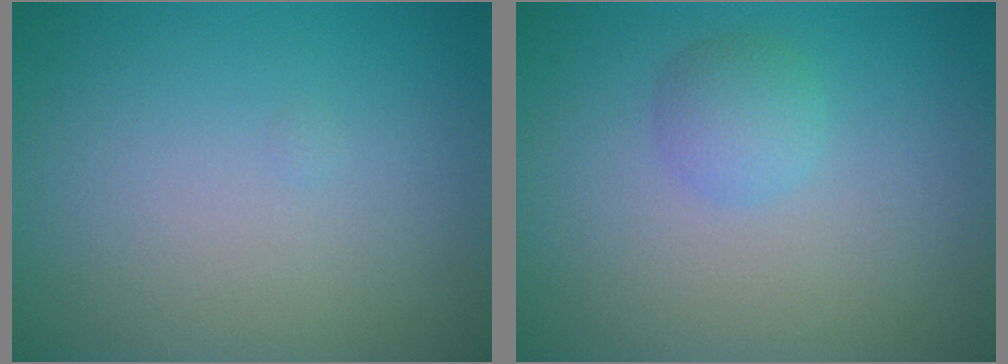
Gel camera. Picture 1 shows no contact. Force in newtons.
{"total": 1.9, "press": 1.9, "slide": 0.1}